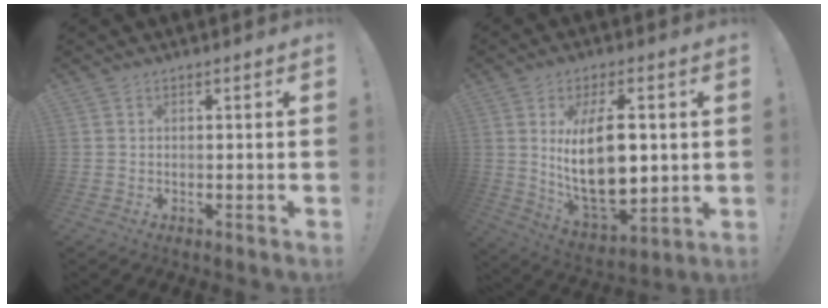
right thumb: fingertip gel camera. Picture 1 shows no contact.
{"total": 19.8, "force": [3.3, 9.2, 17.2], "torque": [-0.316, -0.030, 0.051]}